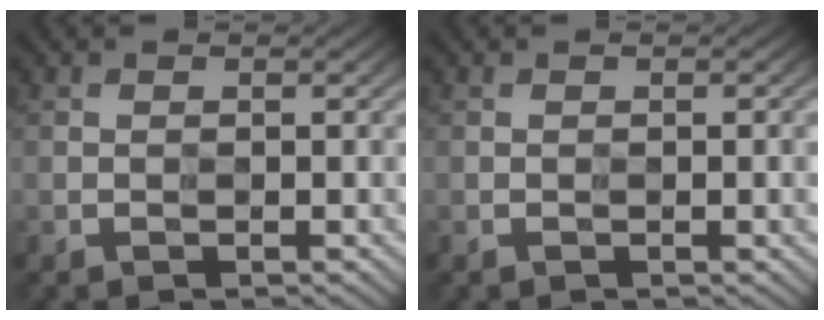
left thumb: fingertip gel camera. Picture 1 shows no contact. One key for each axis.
{"total": 2.7, "fx": -1.2, "fy": 0.7, "fz": 2.3, "tx": -0.029, "ty": -0.002, "tz": -0.014}